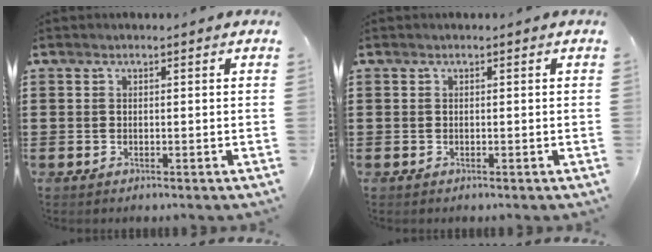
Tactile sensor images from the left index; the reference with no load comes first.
{"total": 0.0}